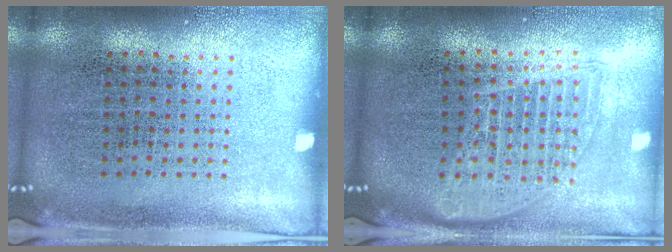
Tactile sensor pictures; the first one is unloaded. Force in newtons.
{"total": 1.6, "press": 1.4, "slide": 0.8}